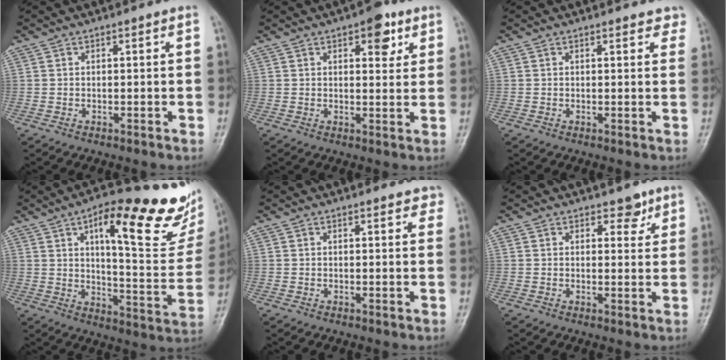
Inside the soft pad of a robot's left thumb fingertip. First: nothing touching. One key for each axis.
{"total": 6.0, "fx": 3.1, "fy": 3.1, "fz": 4.2, "tx": -0.029, "ty": -0.011, "tz": 0.035}
{"total": 2.3, "fx": 1.9, "fy": 1.2, "fz": 0.7, "tx": 0.016, "ty": -0.006, "tz": 0.012}
{"total": 25.7, "fx": 13.2, "fy": 7.9, "fz": 20.6, "tx": -0.240, "ty": -0.031, "tz": 0.190}
{"total": 1.8, "fx": 1.4, "fy": 1.0, "fz": 0.7, "tx": 0.011, "ty": -0.002, "tz": 0.009}
{"total": 3.0, "fx": 2.1, "fy": 1.8, "fz": 1.2, "tx": 0.006, "ty": -0.012, "tz": 0.027}